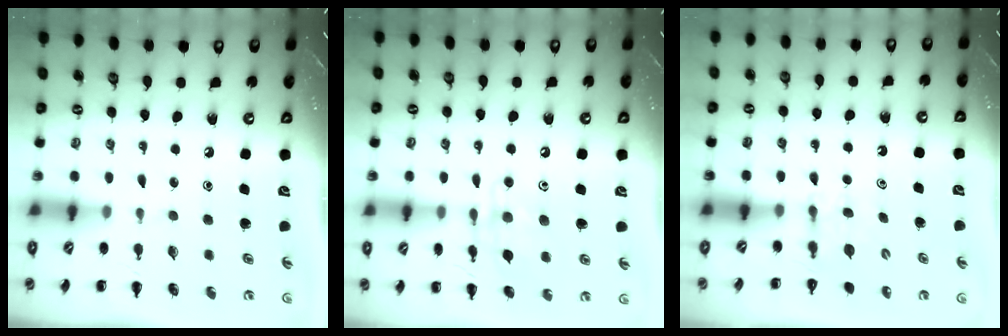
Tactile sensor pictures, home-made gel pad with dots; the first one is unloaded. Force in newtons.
{"total": 12.5, "press": 12.4, "slide": 1.6}
{"total": 3.4, "press": 3.1, "slide": 1.4}